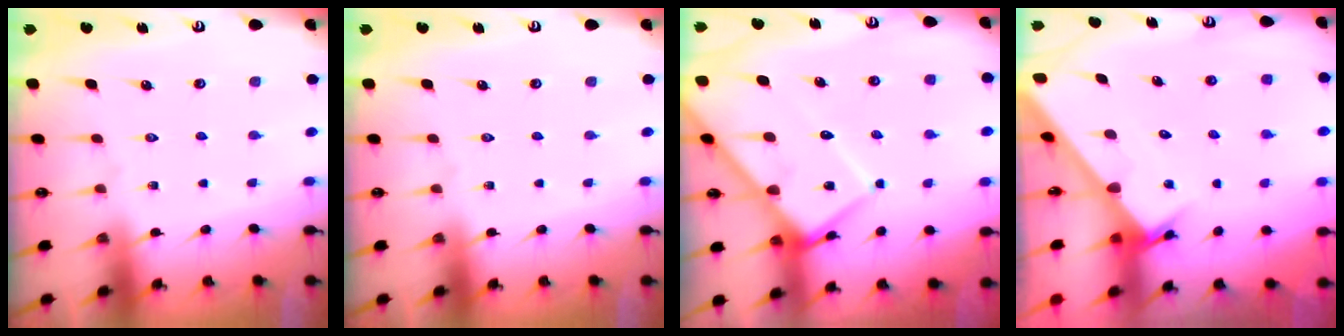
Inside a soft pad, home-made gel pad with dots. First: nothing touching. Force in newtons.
{"total": 0.0}
{"total": 11.1, "press": 11.1, "slide": 1.0}
{"total": 2.8, "press": 2.8, "slide": 0.1}